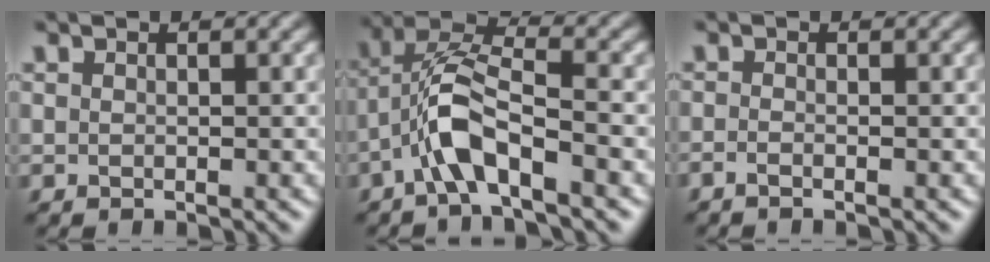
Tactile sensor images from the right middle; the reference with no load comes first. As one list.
[{"total": 5.4, "force": [-2.6, 1.6, 4.4], "torque": [-0.092, 0.014, -0.053]}, {"total": 0.8, "force": [-0.7, 0.2, 0.5], "torque": [-0.007, -0.011, -0.018]}]